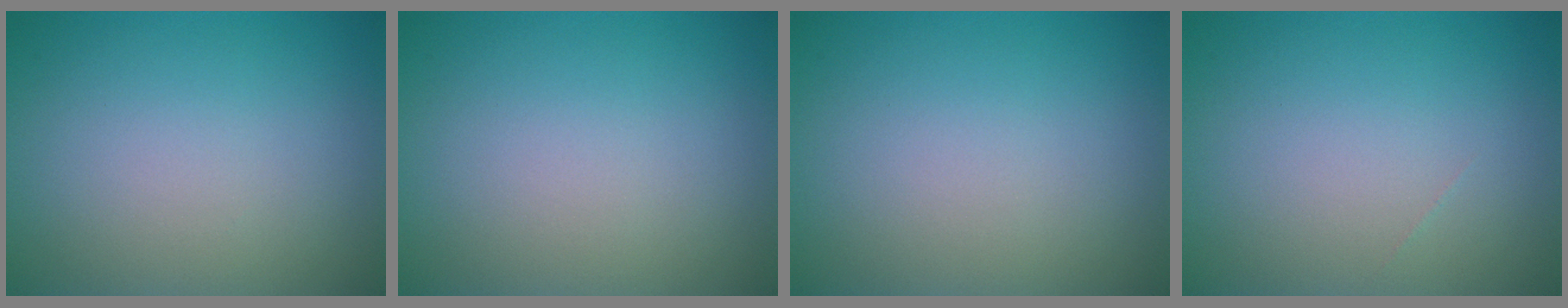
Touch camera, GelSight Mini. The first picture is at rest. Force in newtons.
{"total": 0.0}
{"total": 0.0}
{"total": 0.0}